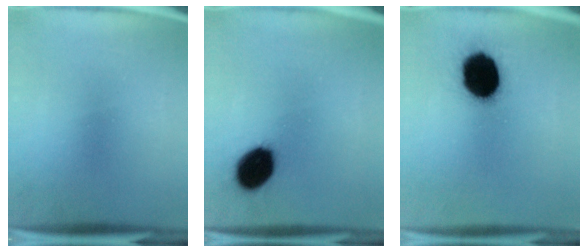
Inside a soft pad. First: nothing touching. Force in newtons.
{"total": 12.1}
{"total": 18.0}